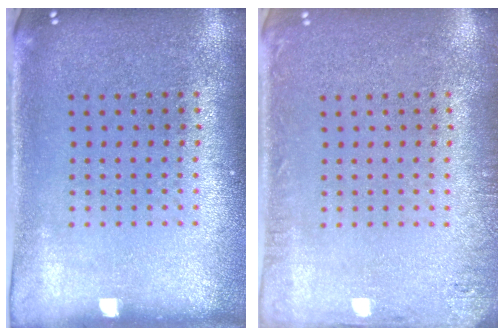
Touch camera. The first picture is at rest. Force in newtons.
{"total": 1.5, "press": 1.5, "slide": 0.2}